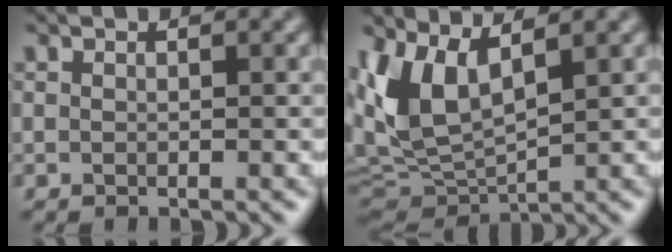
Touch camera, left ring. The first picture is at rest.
{"total": 7.7, "force": [2.2, 3.9, 6.2], "torque": [-0.154, 0.007, 0.050]}